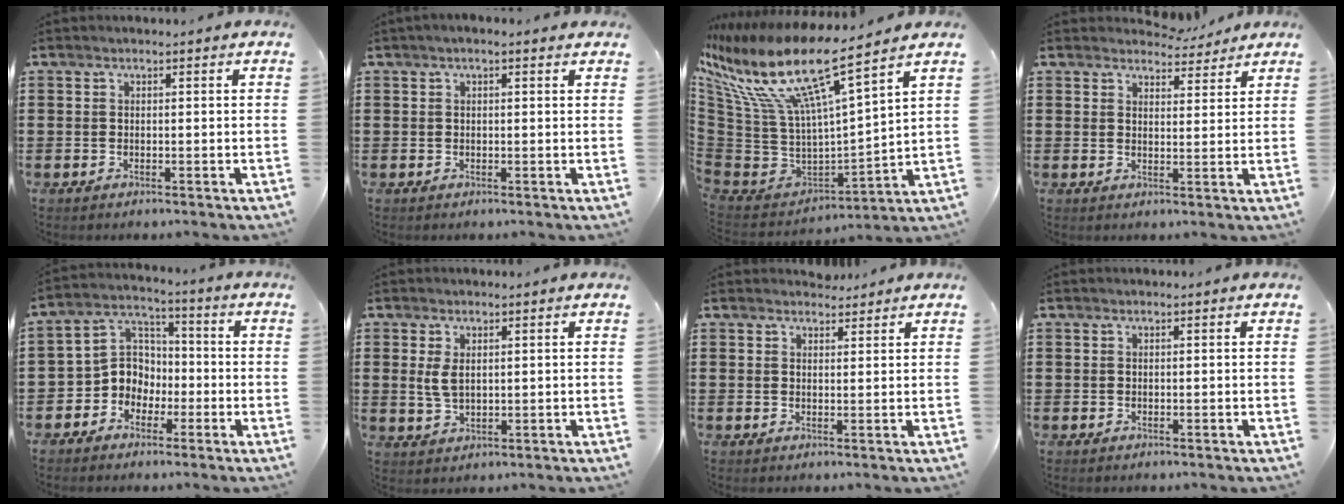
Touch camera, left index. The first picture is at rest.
{"total": 0.9, "force": [0.4, 0.3, 0.8], "torque": [-0.016, 0.004, 0.005]}
{"total": 14.2, "force": [8.1, 3.4, 11.2], "torque": [-0.255, -0.063, 0.125]}
{"total": 3.8, "force": [3.7, 0.8, 0.4], "torque": [-0.012, -0.014, 0.068]}
{"total": 6.8, "force": [-2.4, 6.0, 2.2], "torque": [-0.075, 0.008, -0.055]}
{"total": 3.1, "force": [0.8, 1.8, 2.5], "torque": [-0.061, 0.003, 0.012]}
{"total": 2.1, "force": [2.1, 0.6, 0.0], "torque": [0.002, -0.003, 0.039]}
{"total": 0.0}